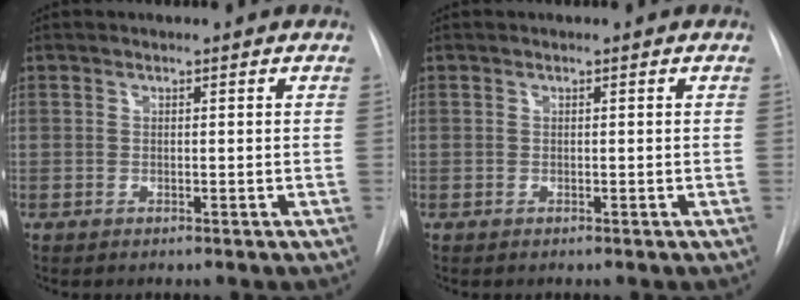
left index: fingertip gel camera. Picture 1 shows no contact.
{"total": 0.0}